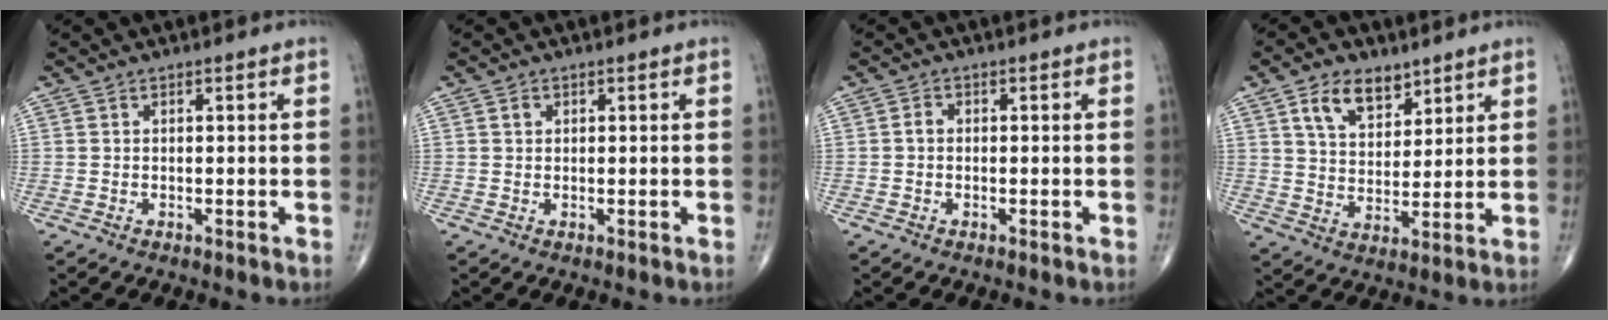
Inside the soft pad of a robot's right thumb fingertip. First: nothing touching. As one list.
[{"total": 1.0, "force": [0.4, 0.8, 0.4], "torque": [0.003, 0.001, 0.005]}, {"total": 1.4, "force": [-0.1, 1.1, 0.8], "torque": [-0.008, 0.005, -0.004]}, {"total": 9.2, "force": [5.4, 5.4, 5.1], "torque": [-0.061, -0.030, 0.100]}]